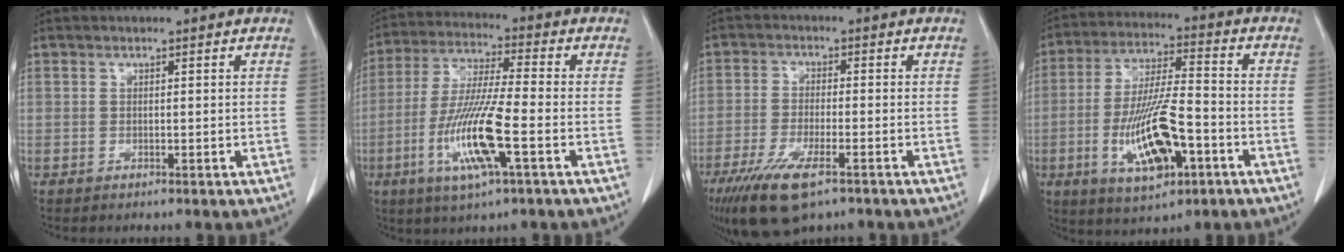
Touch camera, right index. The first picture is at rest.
{"total": 12.9, "force": [-4.2, 0.8, 12.1], "torque": [-0.248, -0.015, -0.082]}
{"total": 9.9, "force": [-6.2, 2.6, 7.3], "torque": [-0.139, -0.022, -0.106]}
{"total": 13.9, "force": [-4.6, 3.7, 12.6], "torque": [-0.247, -0.005, -0.075]}